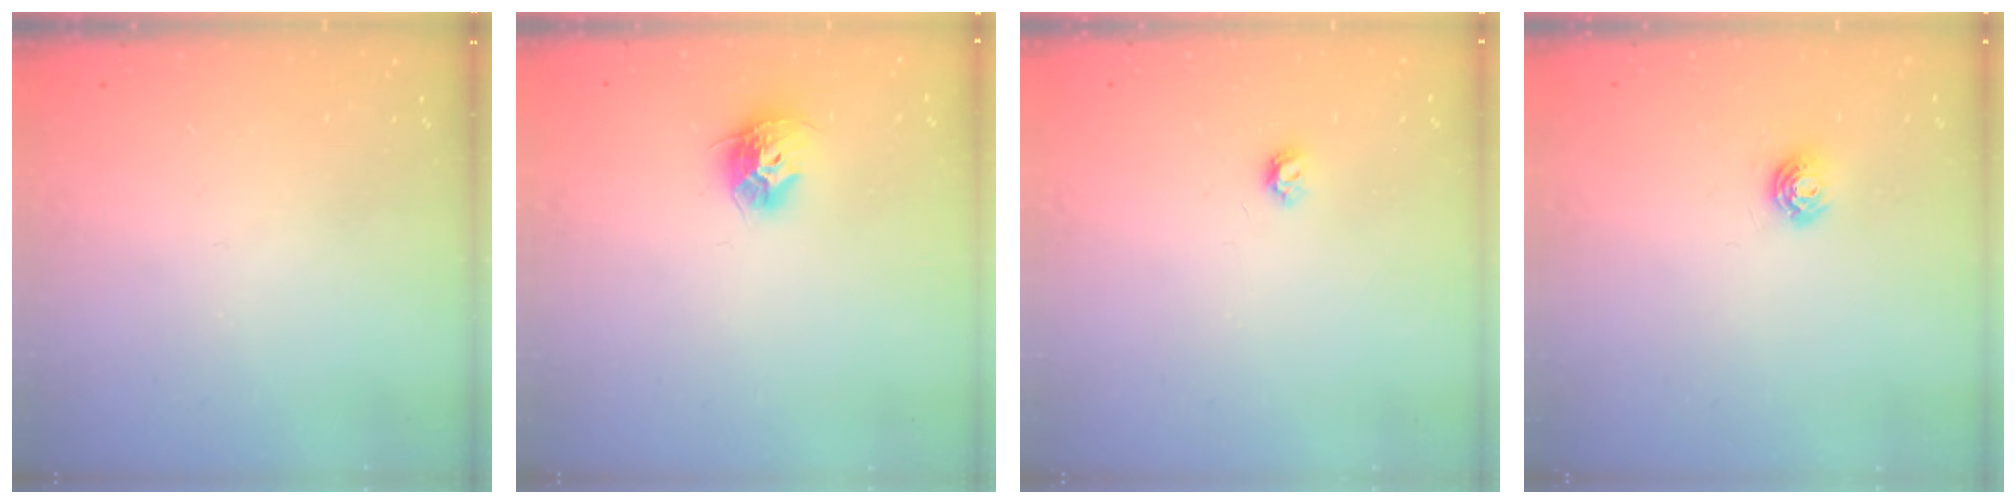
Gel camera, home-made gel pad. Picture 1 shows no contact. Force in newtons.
{"total": 9.9, "press": 9.8, "slide": 0.5}
{"total": 4.0, "press": 4.0, "slide": 0.6}
{"total": 5.0, "press": 5.0, "slide": 0.6}